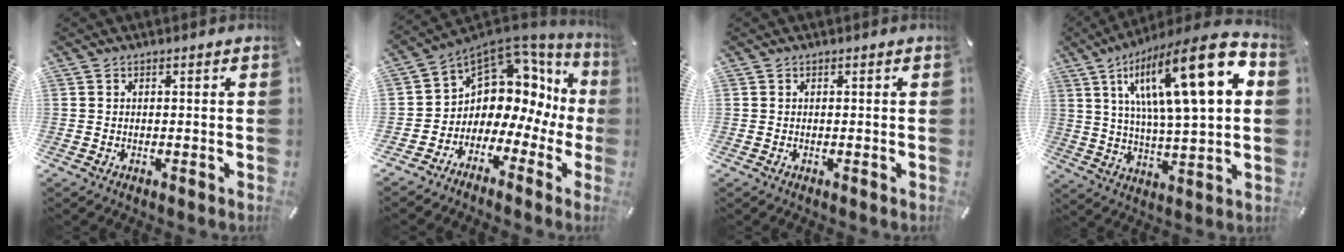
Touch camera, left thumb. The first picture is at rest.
{"total": 8.5, "force": [3.0, 7.4, 2.9], "torque": [-0.069, -0.046, 0.060]}
{"total": 0.0}
{"total": 24.3, "force": [9.6, 6.2, 21.5], "torque": [-0.364, -0.057, 0.141]}